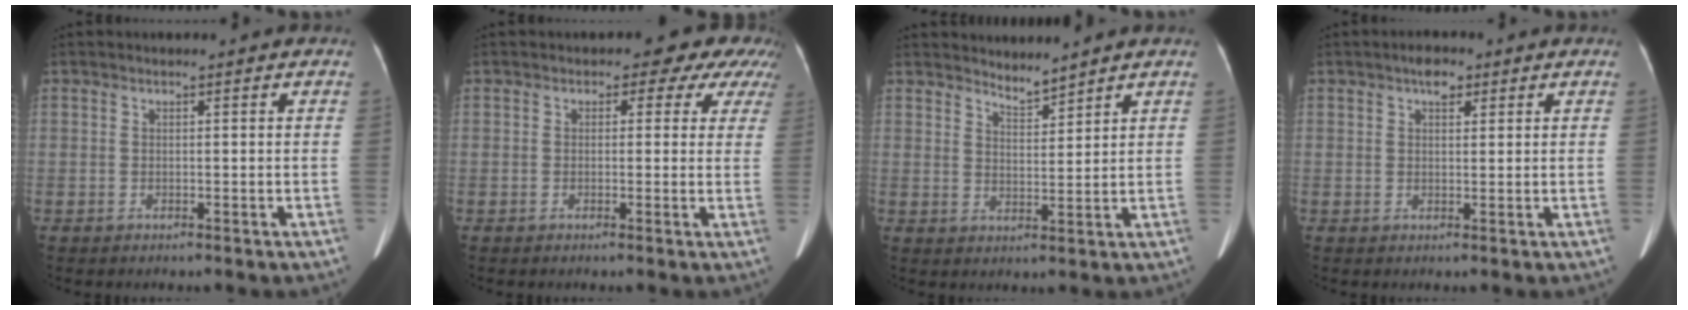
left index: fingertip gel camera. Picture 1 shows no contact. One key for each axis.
{"total": 6.3, "fx": 4.2, "fy": 4.0, "fz": 2.4, "tx": -0.010, "ty": 0.015, "tz": 0.021}
{"total": 2.7, "fx": 2.7, "fy": -0.1, "fz": 0.2, "tx": -0.009, "ty": -0.007, "tz": 0.053}
{"total": 2.5, "fx": 1.5, "fy": 1.2, "fz": 1.6, "tx": -0.032, "ty": 0.006, "tz": 0.022}